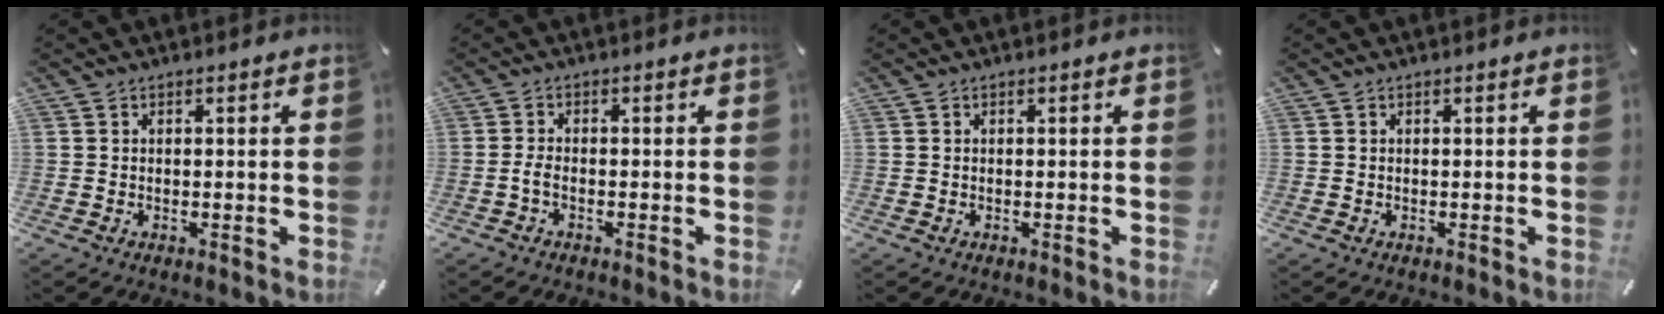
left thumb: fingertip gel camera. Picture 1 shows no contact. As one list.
[{"total": 2.2, "force": [-1.0, 0.8, 1.8], "torque": [-0.039, 0.003, -0.021]}, {"total": 0.0}, {"total": 0.0}]